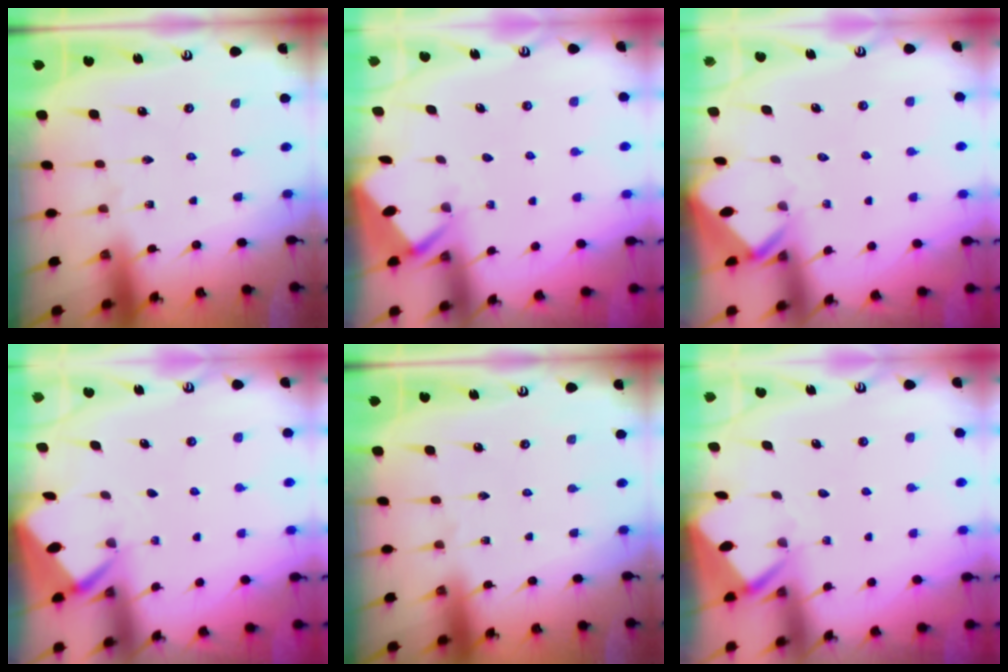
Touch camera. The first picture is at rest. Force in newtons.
{"total": 2.7, "press": 2.7, "slide": 0.4}
{"total": 2.8, "press": 2.8, "slide": 0.2}
{"total": 2.5, "press": 2.5, "slide": 0.3}
{"total": 0.0}
{"total": 3.7, "press": 3.7, "slide": 0.3}